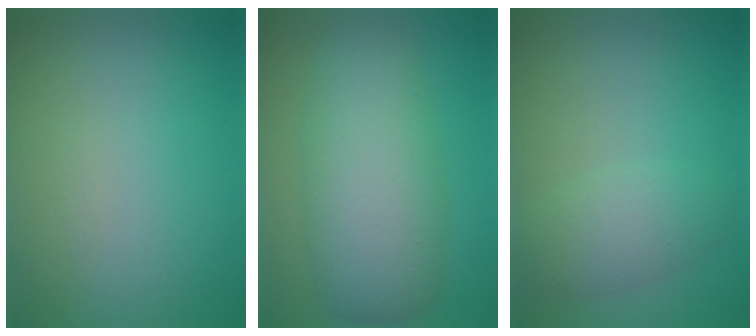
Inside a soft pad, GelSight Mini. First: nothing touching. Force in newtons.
{"total": 7.9, "press": 7.9, "slide": 0.0}
{"total": 2.9, "press": 2.9, "slide": 0.0}